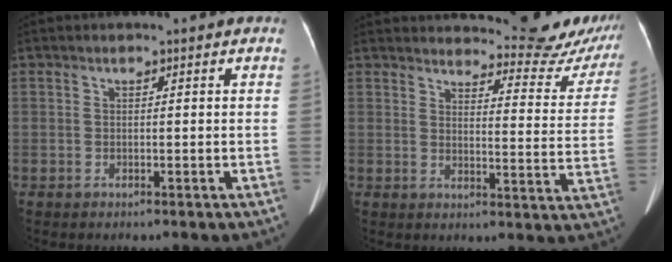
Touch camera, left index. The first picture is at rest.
{"total": 15.0, "force": [14.7, 1.9, 2.3], "torque": [-0.001, -0.076, 0.149]}